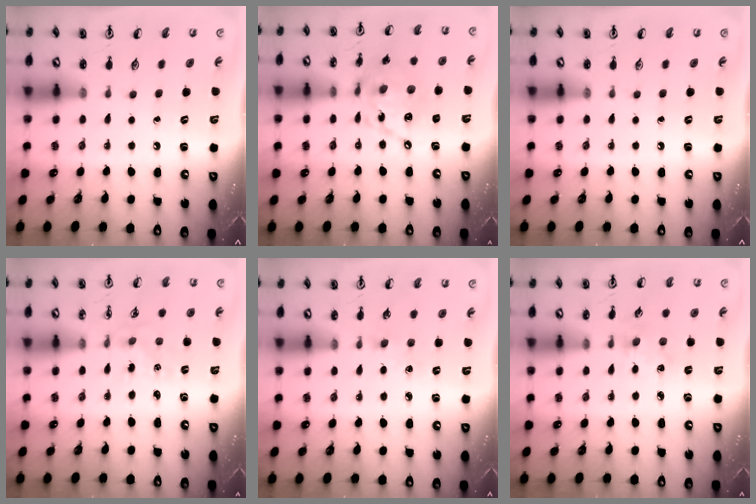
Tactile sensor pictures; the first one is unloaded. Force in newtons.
{"total": 13.9, "press": 13.9, "slide": 0.7}
{"total": 0.0}
{"total": 1.0, "press": 1.0, "slide": 0.2}
{"total": 2.7, "press": 2.7, "slide": 0.4}
{"total": 1.6, "press": 1.5, "slide": 0.3}